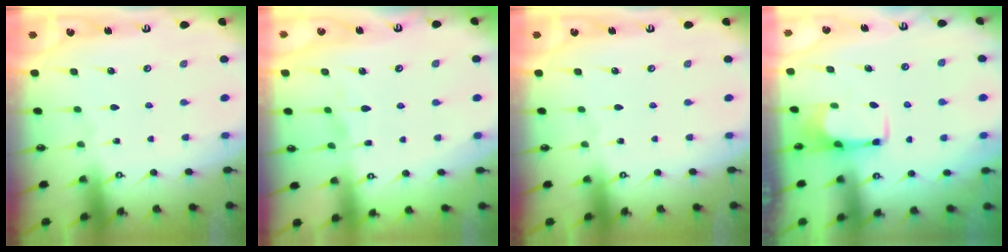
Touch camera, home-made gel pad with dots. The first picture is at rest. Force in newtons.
{"total": 1.1, "press": 0.6, "slide": 0.9}
{"total": 0.0}
{"total": 2.8, "press": 2.8, "slide": 0.4}